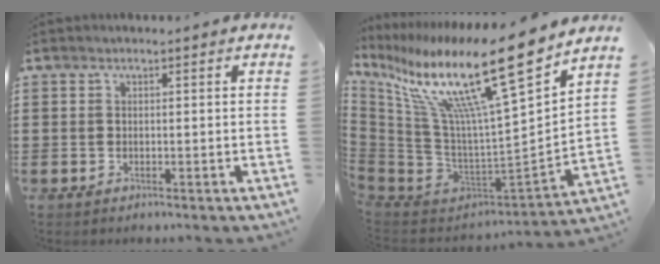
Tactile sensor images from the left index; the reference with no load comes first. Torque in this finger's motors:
{"motor_torque": [2.14, 0.00, 1.05, 0.21]}